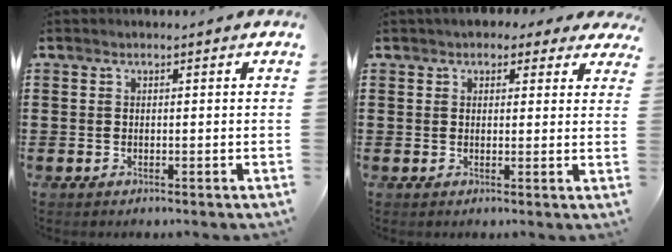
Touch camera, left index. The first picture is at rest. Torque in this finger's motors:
{"motor_torque": [2.14, 0.00, 0.16, -0.19]}